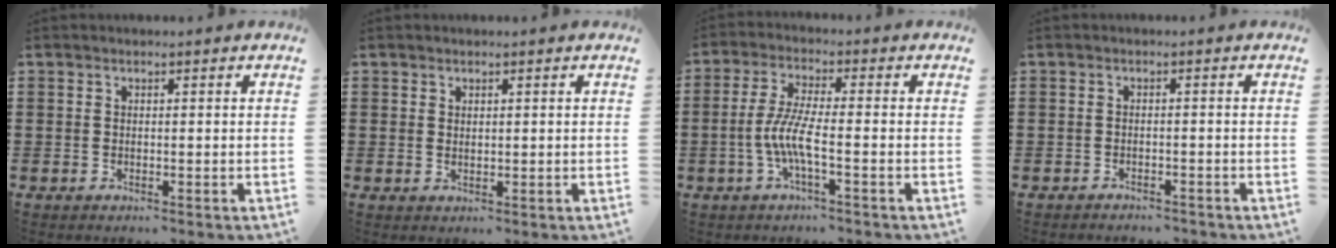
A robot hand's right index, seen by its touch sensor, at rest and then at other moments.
{"total": 0.9, "force": [0.7, 0.5, 0.0], "torque": [-0.001, 0.004, 0.013]}
{"total": 6.1, "force": [-2.1, 0.9, 5.7], "torque": [-0.134, -0.014, -0.049]}
{"total": 1.4, "force": [-1.4, 0.1, 0.0], "torque": [-0.005, 0.002, -0.030]}